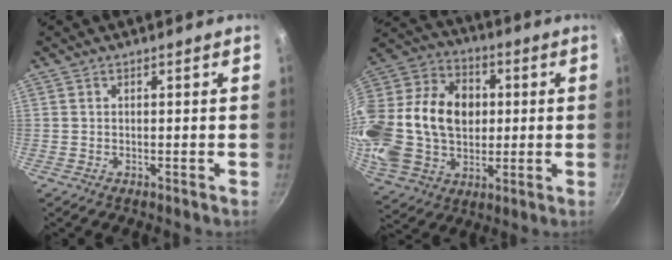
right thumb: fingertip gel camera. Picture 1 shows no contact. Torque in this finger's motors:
{"motor_torque": [2.47, 2.55, 2.10, -0.67, 0.38]}